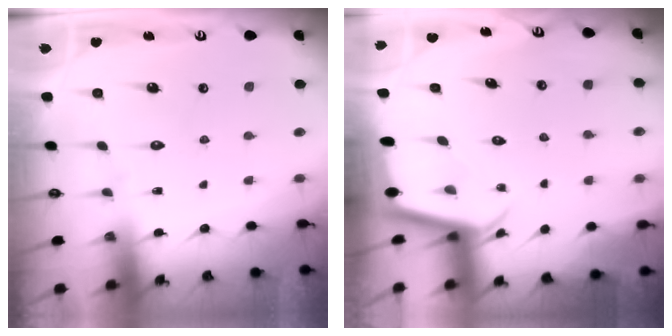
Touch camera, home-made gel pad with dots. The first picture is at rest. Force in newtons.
{"total": 2.1, "press": 2.1, "slide": 0.2}